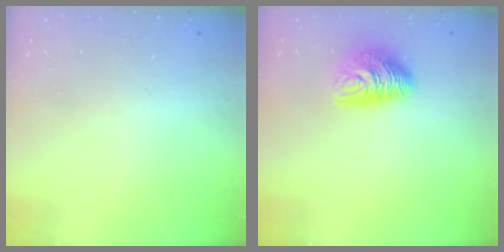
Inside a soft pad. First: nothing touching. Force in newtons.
{"total": 9.6, "press": 9.6, "slide": 0.3}